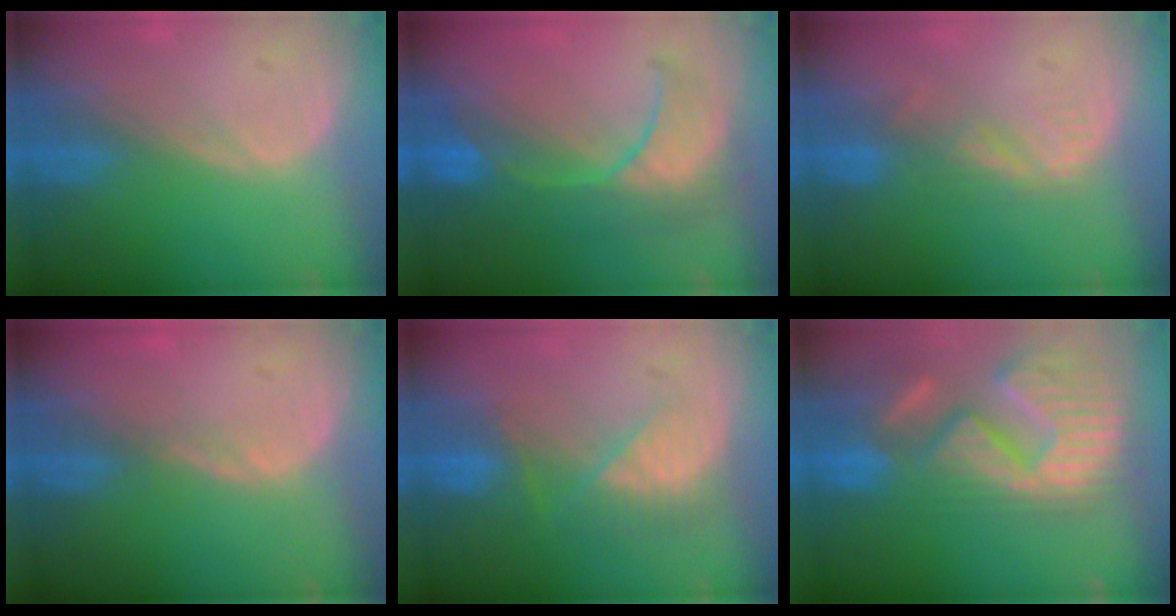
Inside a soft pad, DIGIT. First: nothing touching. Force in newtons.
{"total": 8.7, "press": 8.6, "slide": 1.5}
{"total": 3.6, "press": 3.1, "slide": 1.8}
{"total": 1.1, "press": 1.0, "slide": 0.5}
{"total": 7.6, "press": 6.7, "slide": 3.6}
{"total": 15.4, "press": 12.7, "slide": 8.7}